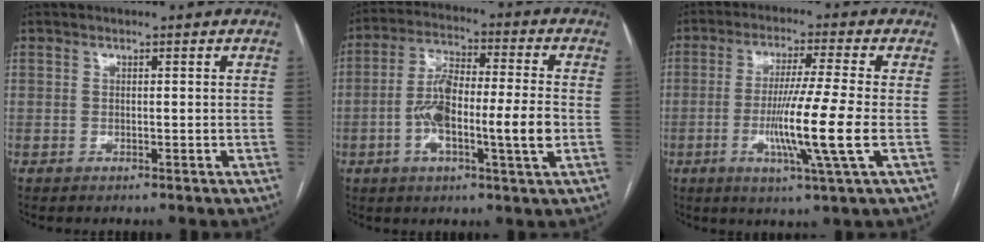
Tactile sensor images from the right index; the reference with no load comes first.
{"total": 13.0, "force": [-2.6, 1.8, 12.6], "torque": [-0.230, 0.012, -0.050]}
{"total": 11.2, "force": [-2.4, -1.5, 10.8], "torque": [-0.204, -0.021, -0.047]}